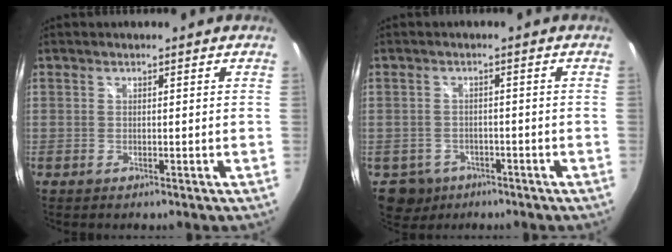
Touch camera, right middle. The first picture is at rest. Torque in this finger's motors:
{"motor_torque": [-0.04, -0.21, -0.03, -0.01]}